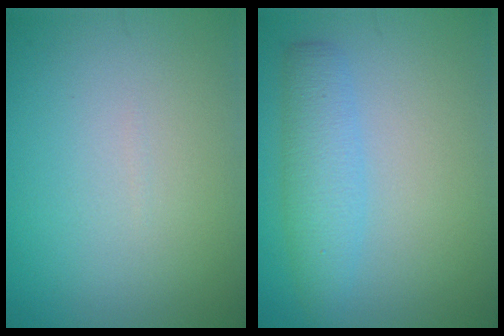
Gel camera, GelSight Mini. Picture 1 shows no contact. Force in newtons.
{"total": 3.3, "press": 3.3, "slide": 0.1}